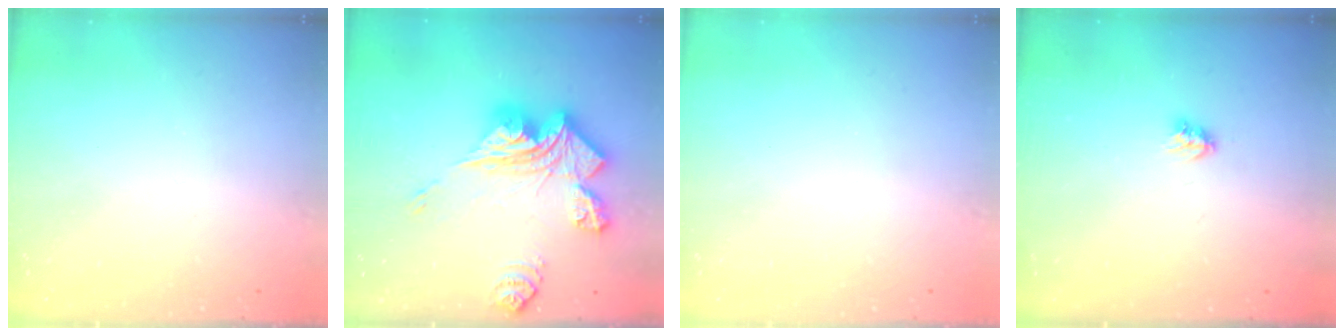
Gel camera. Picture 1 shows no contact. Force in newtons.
{"total": 20.4, "press": 20.3, "slide": 2.4}
{"total": 0.0}
{"total": 3.4, "press": 3.4, "slide": 0.4}